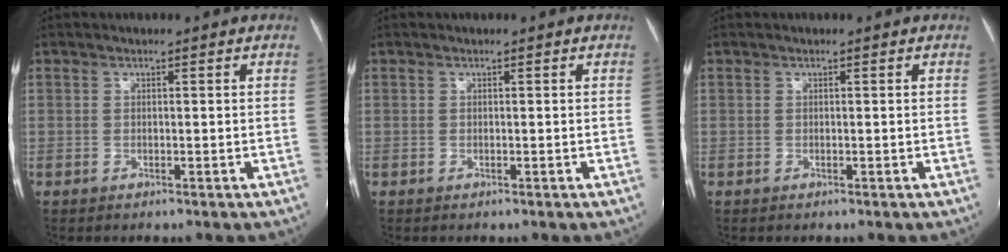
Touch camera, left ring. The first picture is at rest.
{"total": 0.0}
{"total": 0.0}